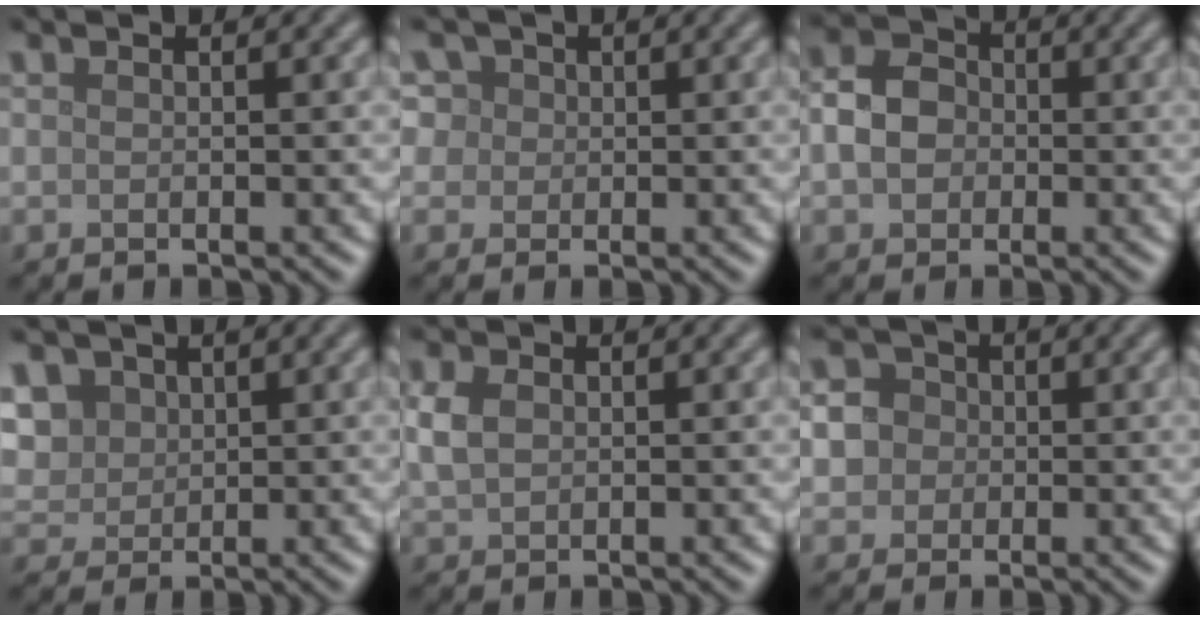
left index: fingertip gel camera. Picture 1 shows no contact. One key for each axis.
{"total": 6.5, "fx": 3.0, "fy": 5.0, "fz": 2.8, "tx": -0.049, "ty": 0.025, "tz": 0.025}
{"total": 3.7, "fx": -0.5, "fy": 3.1, "fz": 2.0, "tx": -0.038, "ty": 0.004, "tz": -0.013}
{"total": 5.7, "fx": 2.5, "fy": 4.4, "fz": 2.5, "tx": -0.073, "ty": 0.016, "tz": 0.040}
{"total": 2.5, "fx": 0.5, "fy": 1.9, "fz": 1.5, "tx": -0.038, "ty": 0.005, "tz": 0.009}
{"total": 6.4, "fx": 1.0, "fy": 5.8, "fz": 2.5, "tx": -0.045, "ty": 0.041, "tz": -0.009}